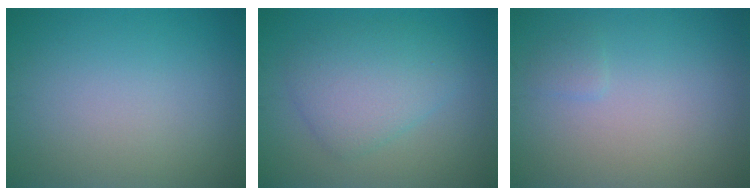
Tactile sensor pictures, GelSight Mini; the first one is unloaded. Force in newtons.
{"total": 4.6, "press": 4.6, "slide": 0.2}
{"total": 0.8, "press": 0.8, "slide": 0.1}